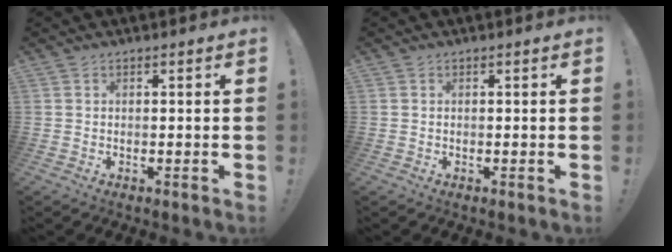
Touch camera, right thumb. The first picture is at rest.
{"total": 0.0}